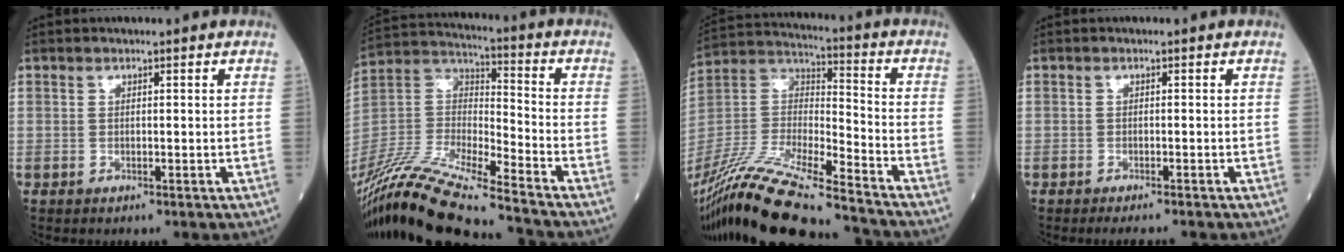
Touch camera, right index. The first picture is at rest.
{"total": 20.7, "force": [-17.8, 0.5, 10.5], "torque": [-0.238, -0.023, -0.338]}
{"total": 24.1, "force": [-20.2, 1.9, 13.1], "torque": [-0.279, -0.031, -0.368]}
{"total": 3.1, "force": [-2.7, 0.2, 1.5], "torque": [-0.016, -0.005, -0.036]}